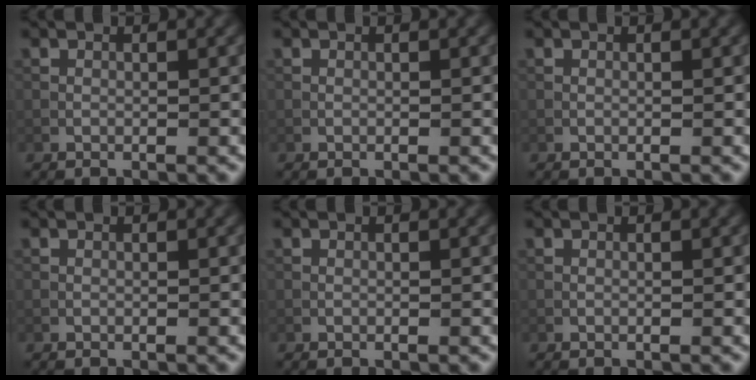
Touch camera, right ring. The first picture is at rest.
{"total": 0.0}
{"total": 0.0}
{"total": 0.0}
{"total": 0.0}
{"total": 0.0}